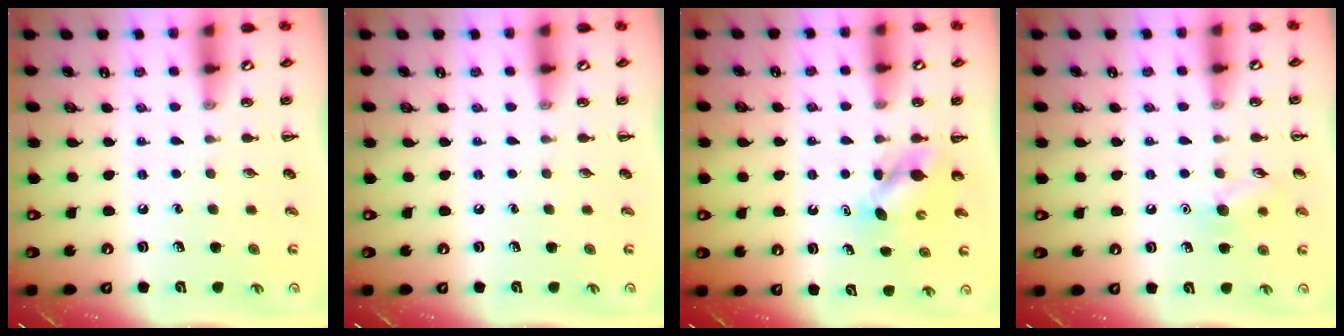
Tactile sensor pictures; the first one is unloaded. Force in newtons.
{"total": 0.0}
{"total": 5.0, "press": 4.9, "slide": 0.5}
{"total": 7.6, "press": 7.5, "slide": 1.5}